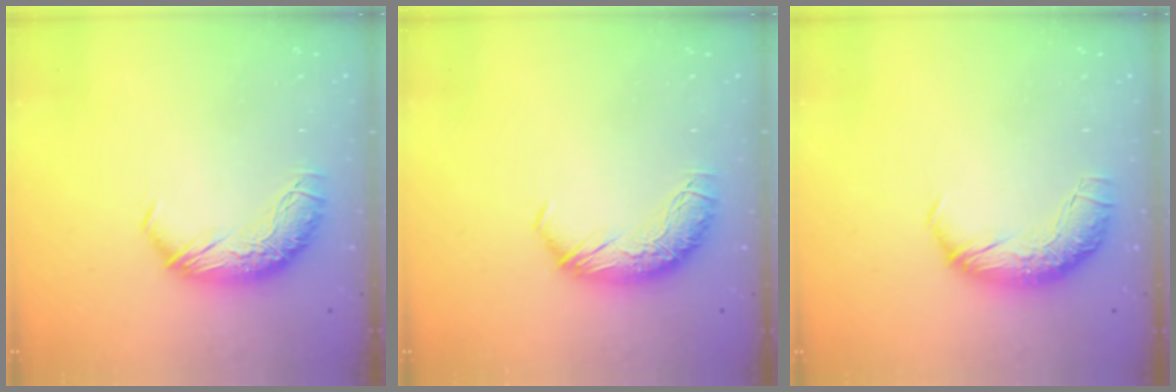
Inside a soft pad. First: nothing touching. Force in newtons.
{"total": 0.0}
{"total": 2.3, "press": 1.1, "slide": 2.1}